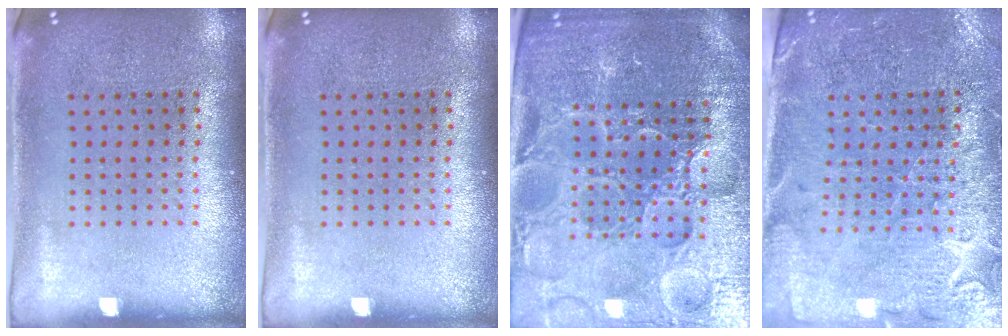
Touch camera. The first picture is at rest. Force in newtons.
{"total": 0.0}
{"total": 5.6, "press": 5.1, "slide": 2.3}
{"total": 3.3, "press": 3.1, "slide": 1.2}